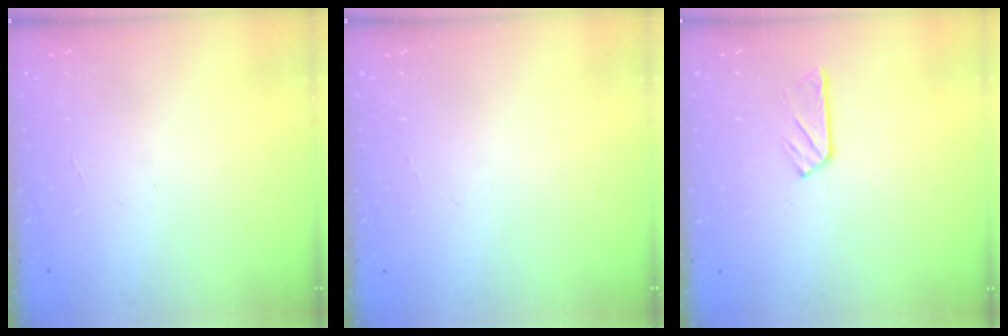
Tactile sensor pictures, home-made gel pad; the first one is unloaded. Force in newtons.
{"total": 0.0}
{"total": 3.6, "press": 3.5, "slide": 0.5}